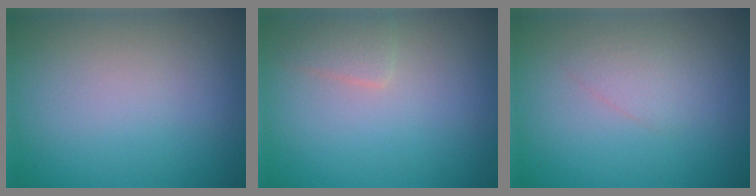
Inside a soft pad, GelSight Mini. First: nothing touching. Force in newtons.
{"total": 1.5, "press": 1.5, "slide": 0.1}
{"total": 1.4, "press": 1.4, "slide": 0.1}